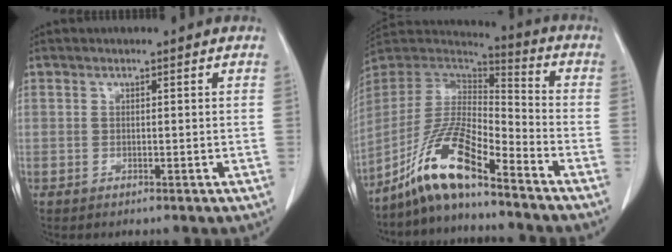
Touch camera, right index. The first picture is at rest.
{"total": 13.1, "force": [-9.6, 1.4, 8.8], "torque": [-0.179, 0.001, -0.180]}